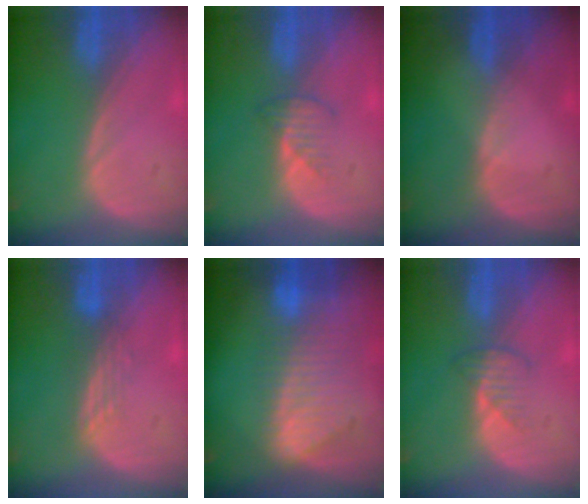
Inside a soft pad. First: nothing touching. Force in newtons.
{"total": 2.5, "press": 2.5, "slide": 0.2}
{"total": 0.7, "press": 0.5, "slide": 0.5}
{"total": 3.0, "press": 2.5, "slide": 1.7}
{"total": 9.4, "press": 8.2, "slide": 4.7}
{"total": 2.5, "press": 2.5, "slide": 0.4}